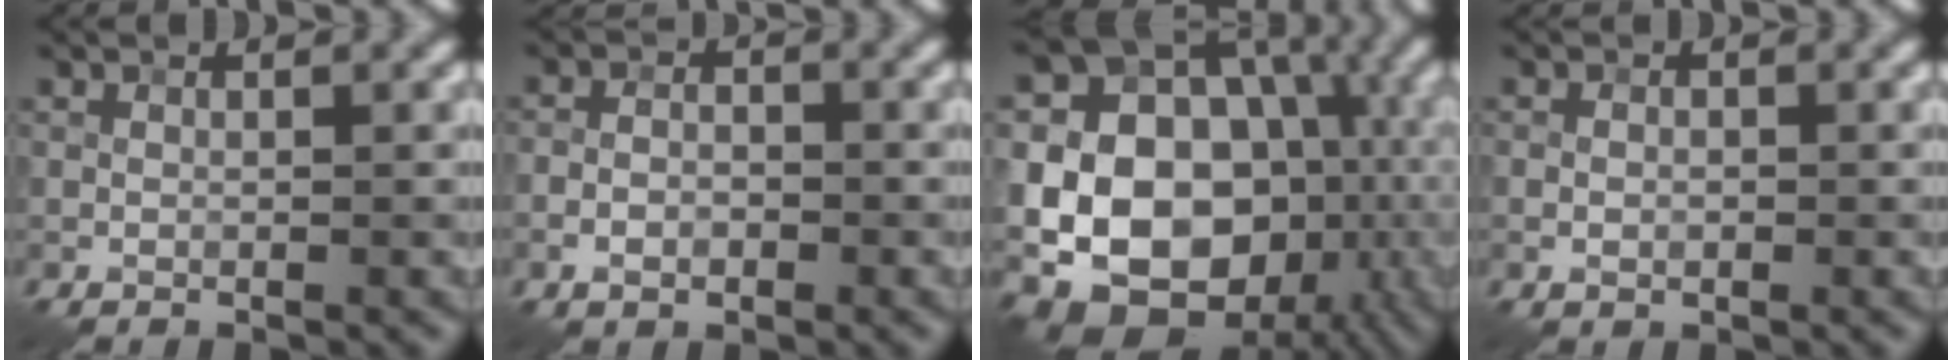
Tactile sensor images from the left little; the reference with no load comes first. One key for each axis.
{"total": 2.4, "fx": -1.1, "fy": 1.5, "fz": 1.5, "tx": -0.024, "ty": 0.003, "tz": -0.022}
{"total": 20.5, "fx": -3.0, "fy": 16.6, "fz": 11.7, "tx": -0.168, "ty": -0.022, "tz": -0.065}
{"total": 1.1, "fx": -0.3, "fy": 0.8, "fz": 0.8, "tx": -0.013, "ty": 0.001, "tz": -0.004}